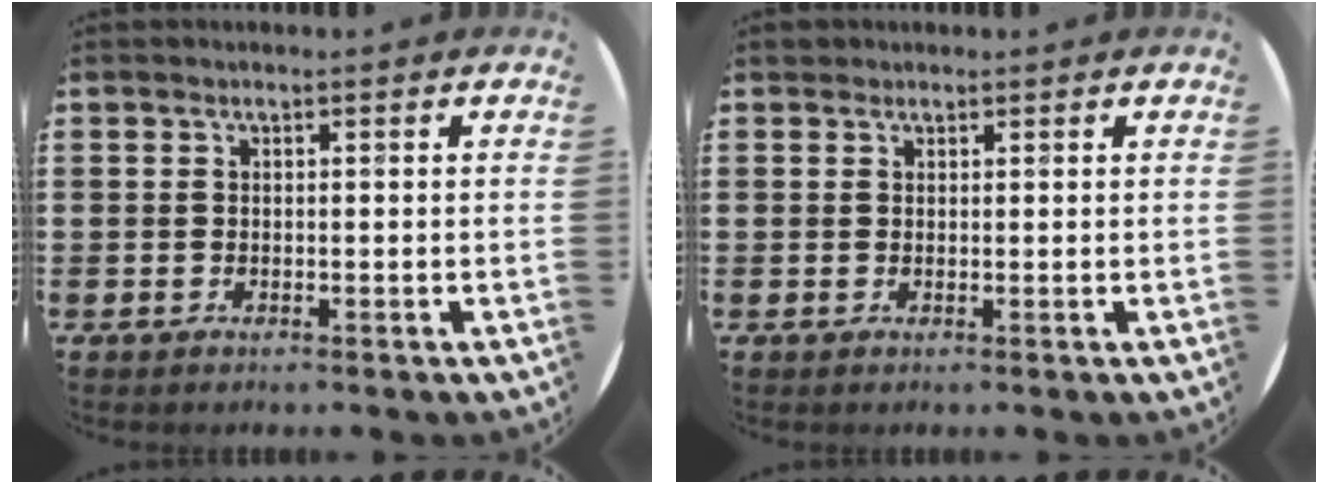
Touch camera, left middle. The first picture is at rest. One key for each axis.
{"total": 0.8, "fx": 0.7, "fy": 0.4, "fz": -0.1, "tx": 0.009, "ty": 0.001, "tz": 0.012}